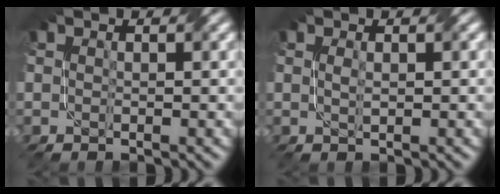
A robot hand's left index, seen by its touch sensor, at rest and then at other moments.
{"total": 0.7, "force": [0.2, 0.1, 0.7], "torque": [-0.014, 0.003, 0.005]}